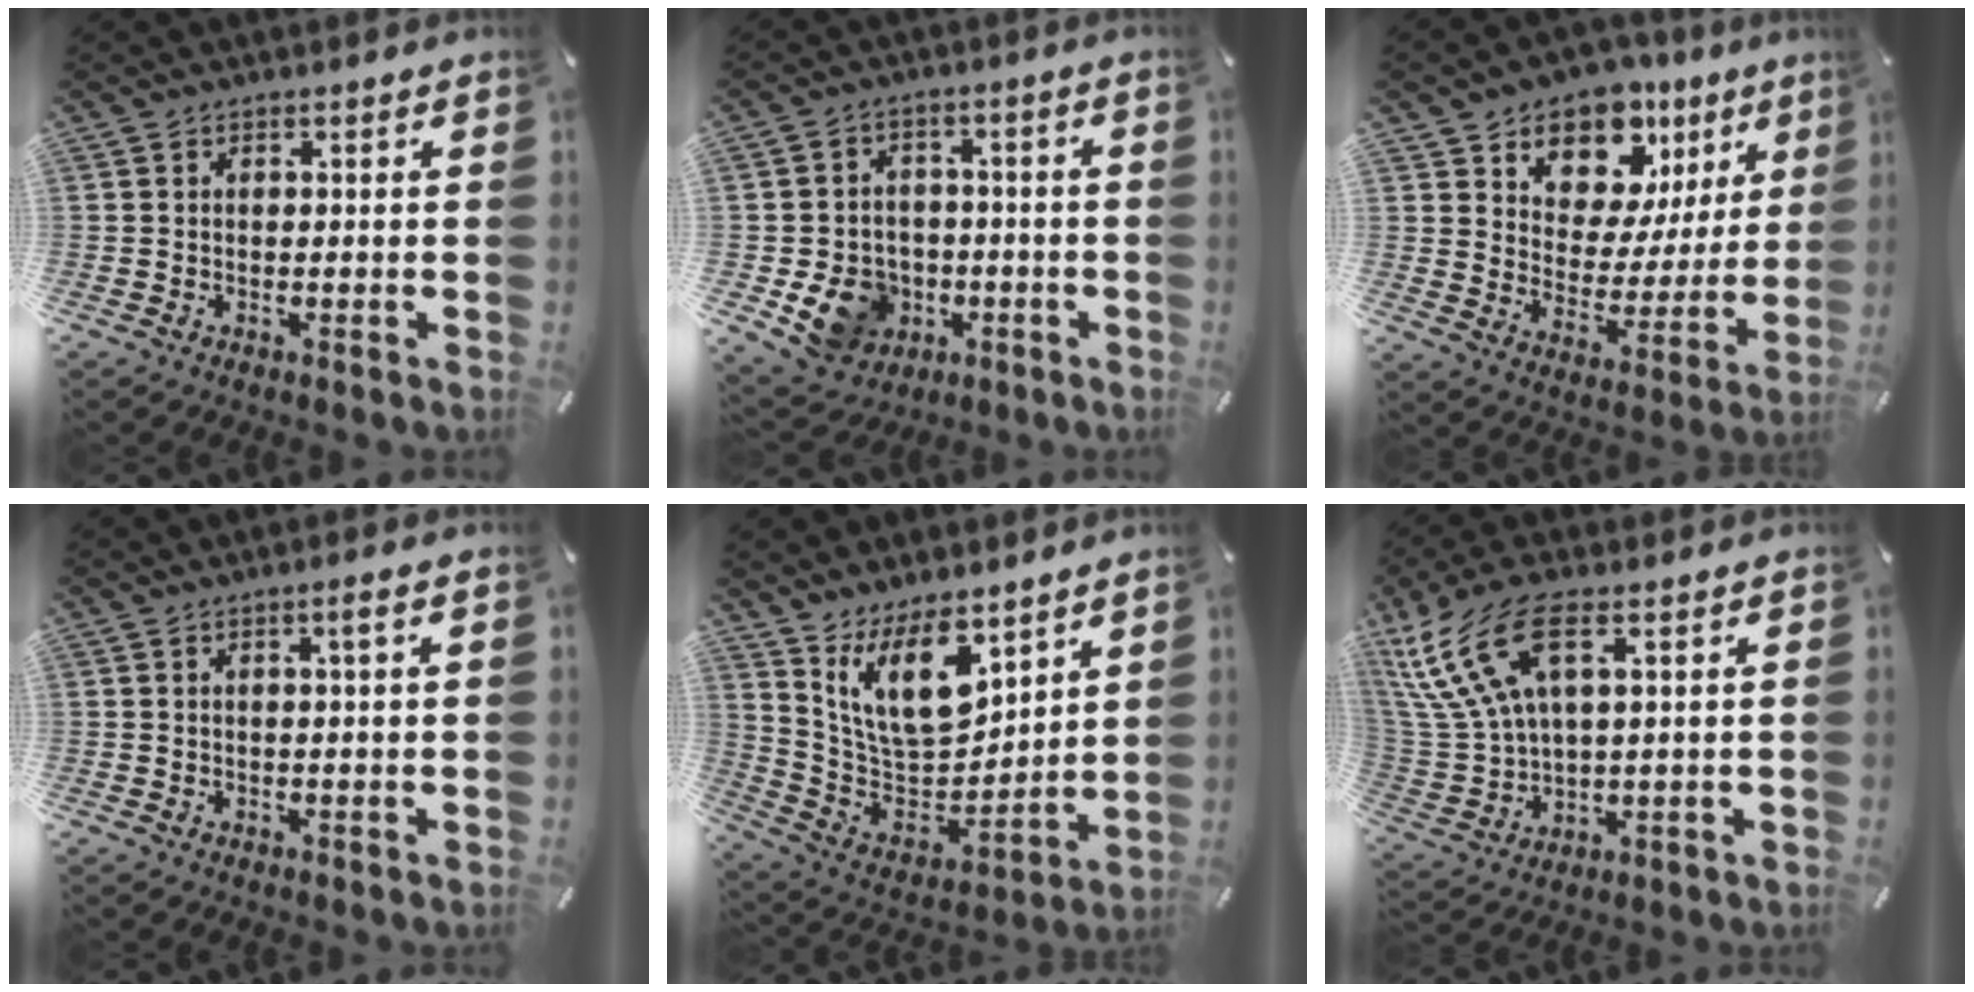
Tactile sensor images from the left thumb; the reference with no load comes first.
{"total": 10.7, "force": [-3.5, 9.3, 4.1], "torque": [-0.084, 0.028, -0.052]}
{"total": 12.2, "force": [8.5, 8.1, 3.4], "torque": [-0.053, -0.071, 0.156]}
{"total": 1.9, "force": [0.5, 0.0, 1.8], "torque": [-0.035, 0.000, 0.008]}
{"total": 15.6, "force": [10.2, 7.6, 9.0], "torque": [-0.176, -0.066, 0.187]}
{"total": 16.3, "force": [7.2, 7.7, 12.4], "torque": [-0.291, -0.021, 0.127]}